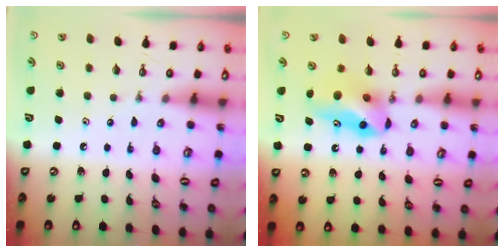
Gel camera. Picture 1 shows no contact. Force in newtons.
{"total": 9.1, "press": 7.9, "slide": 4.5}